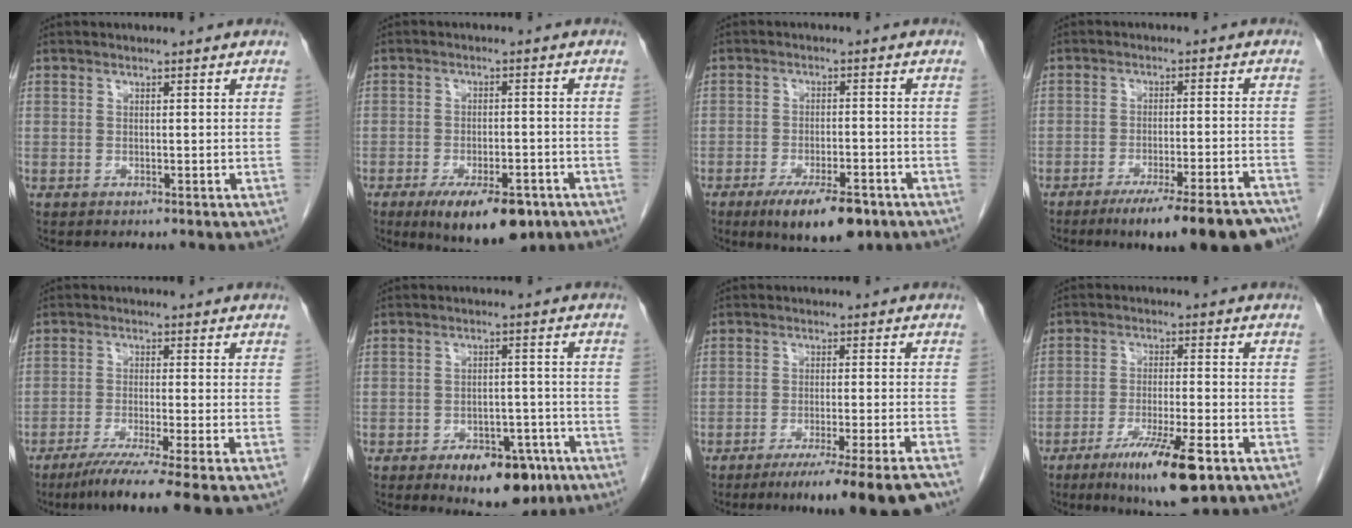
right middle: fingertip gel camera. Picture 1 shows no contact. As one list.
[{"total": 11.2, "force": [-7.1, 4.0, 7.7], "torque": [-0.113, -0.009, -0.103]}, {"total": 9.8, "force": [-6.4, 3.0, 6.9], "torque": [-0.105, -0.010, -0.096]}, {"total": 15.5, "force": [-12.7, 0.9, 8.8], "torque": [-0.077, -0.002, -0.177]}, {"total": 9.5, "force": [-7.2, -1.9, 5.8], "torque": [-0.078, -0.032, -0.113]}, {"total": 9.5, "force": [-5.9, 4.6, 5.9], "torque": [-0.069, 0.006, -0.079]}, {"total": 12.9, "force": [-10.4, -1.7, 7.5], "torque": [-0.077, -0.026, -0.154]}, {"total": 10.8, "force": [-6.1, 1.0, 8.9], "torque": [-0.155, -0.025, -0.098]}]